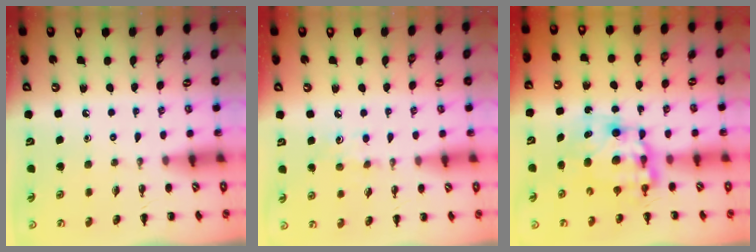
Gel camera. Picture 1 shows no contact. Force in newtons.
{"total": 7.6, "press": 7.4, "slide": 1.7}
{"total": 8.6, "press": 8.2, "slide": 2.4}